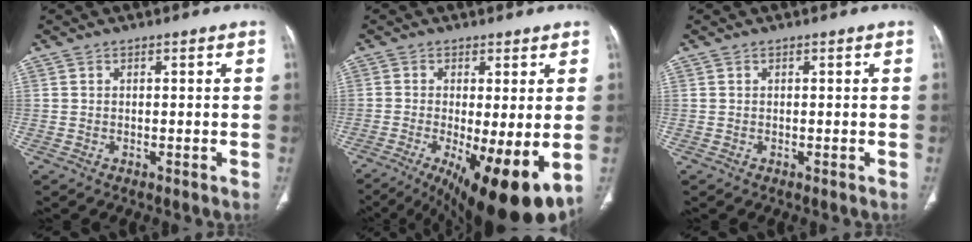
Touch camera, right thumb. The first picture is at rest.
{"total": 16.3, "force": [-4.9, 4.7, 14.8], "torque": [-0.207, -0.028, -0.059]}
{"total": 0.0}